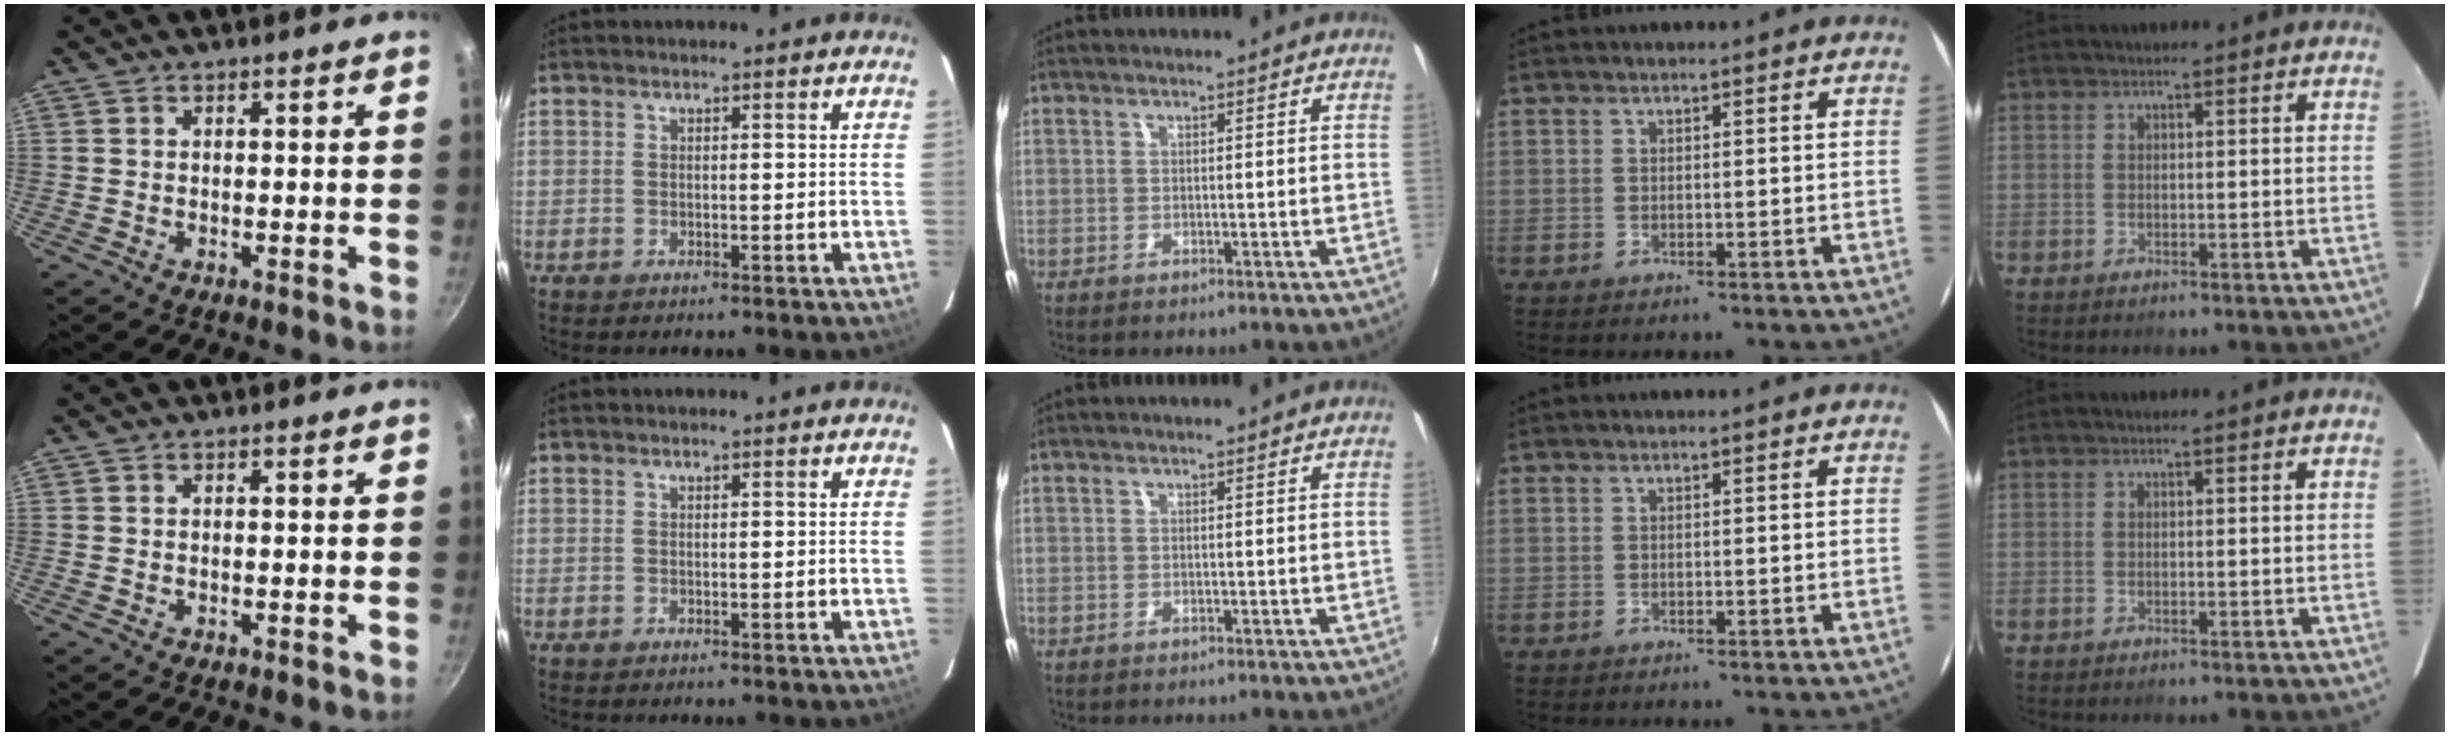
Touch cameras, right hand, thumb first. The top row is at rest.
{}